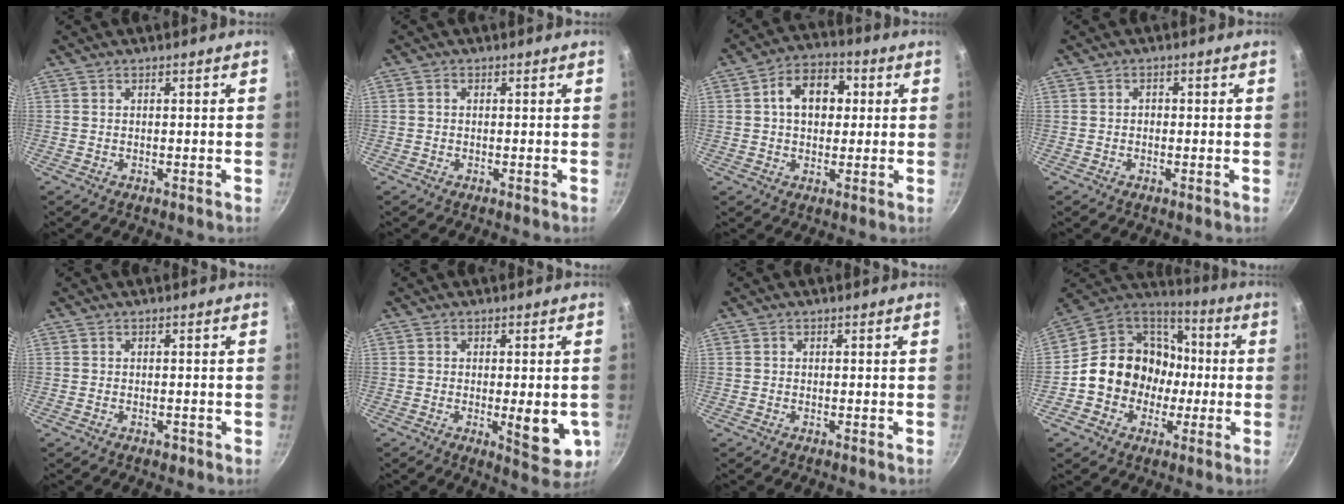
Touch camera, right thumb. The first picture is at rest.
{"total": 0.7, "force": [0.0, 0.6, 0.4], "torque": [-0.007, 0.005, 0.000]}
{"total": 9.9, "force": [1.7, 7.1, 6.7], "torque": [-0.067, 0.015, 0.014]}
{"total": 0.8, "force": [-0.3, 0.7, 0.3], "torque": [-0.004, 0.003, -0.005]}
{"total": 1.1, "force": [-0.6, 0.7, 0.6], "torque": [-0.010, 0.003, -0.006]}
{"total": 8.8, "force": [-1.4, 3.2, 8.1], "torque": [-0.090, -0.010, -0.012]}
{"total": 0.0}
{"total": 17.4, "force": [-1.9, 15.2, 8.2], "torque": [-0.099, 0.048, -0.037]}